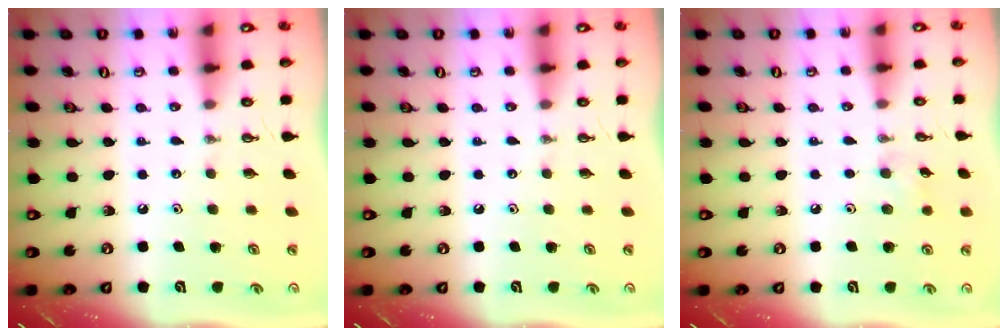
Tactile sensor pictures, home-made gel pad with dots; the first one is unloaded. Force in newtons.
{"total": 0.0}
{"total": 5.6, "press": 5.3, "slide": 1.9}